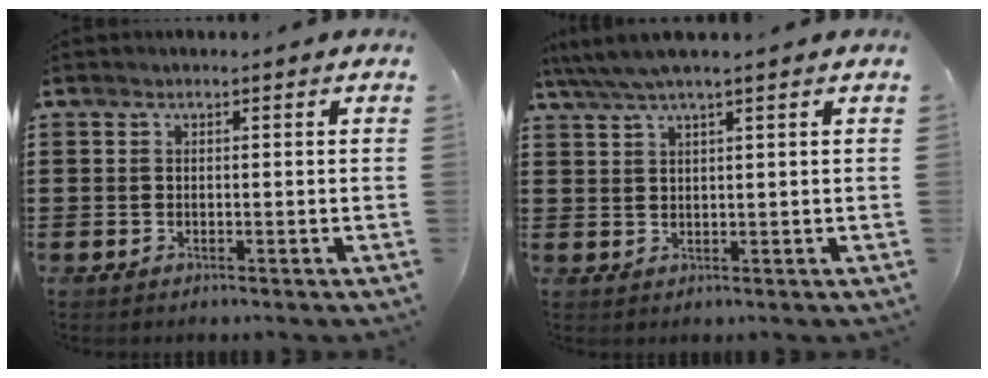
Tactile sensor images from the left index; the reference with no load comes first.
{"total": 3.1, "force": [2.2, 0.0, 2.2], "torque": [-0.047, 0.001, 0.039]}